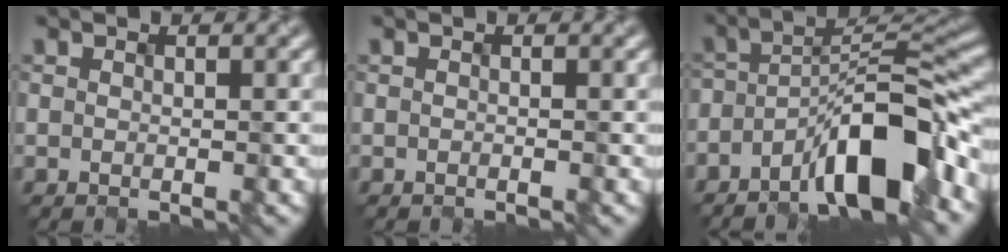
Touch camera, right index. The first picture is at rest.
{"total": 0.0}
{"total": 8.0, "force": [-5.0, 2.0, 5.9], "torque": [-0.090, 0.018, -0.090]}